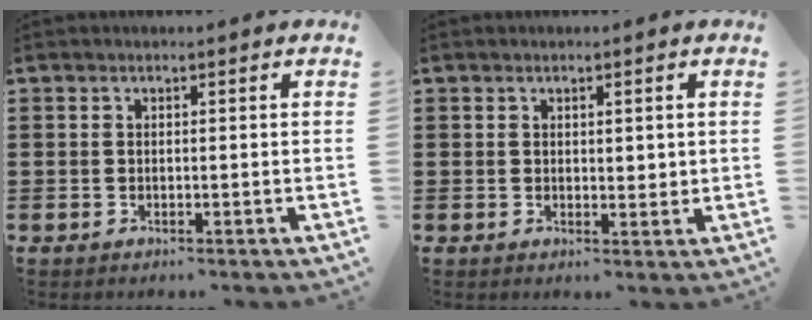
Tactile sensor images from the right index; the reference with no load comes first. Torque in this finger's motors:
{"motor_torque": [-0.10, 0.12, 0.01, 0.00]}